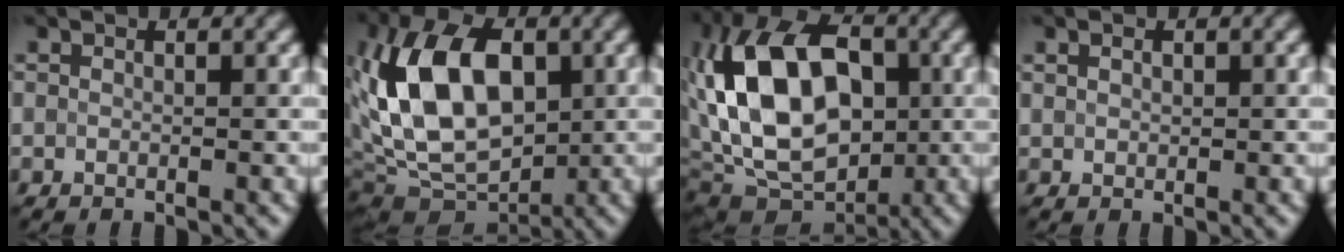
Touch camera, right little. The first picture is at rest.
{"total": 11.9, "force": [1.1, 7.5, 9.2], "torque": [-0.175, 0.014, 0.012]}
{"total": 14.4, "force": [1.1, 9.6, 10.7], "torque": [-0.201, 0.024, 0.008]}
{"total": 0.9, "force": [0.5, 0.6, 0.4], "torque": [-0.009, 0.004, 0.009]}